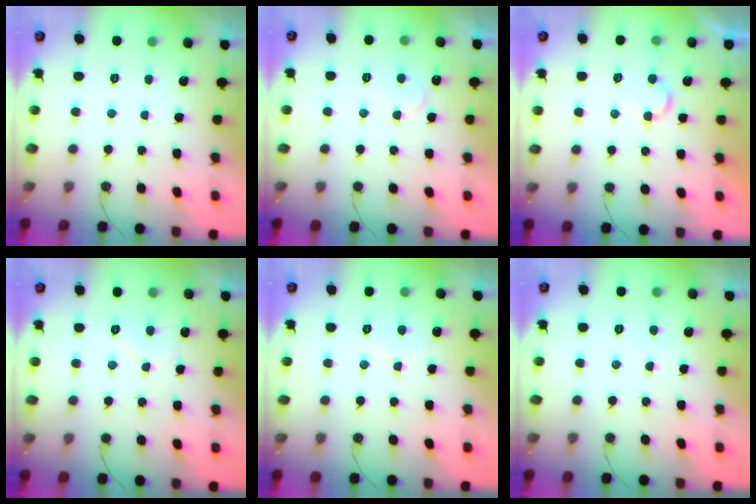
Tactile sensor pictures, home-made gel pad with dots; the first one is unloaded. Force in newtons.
{"total": 5.1, "press": 5.1, "slide": 0.3}
{"total": 6.3, "press": 6.2, "slide": 0.6}
{"total": 6.0, "press": 6.0, "slide": 0.5}
{"total": 6.7, "press": 6.7, "slide": 0.5}
{"total": 3.5, "press": 3.5, "slide": 0.1}